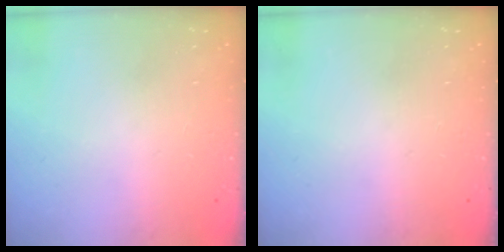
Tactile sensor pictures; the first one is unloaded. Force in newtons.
{"total": 0.0}